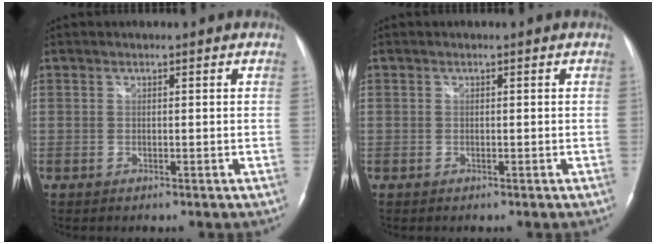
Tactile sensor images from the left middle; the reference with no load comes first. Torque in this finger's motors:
{"motor_torque": [-0.02, 0.11, -0.64, -0.13]}